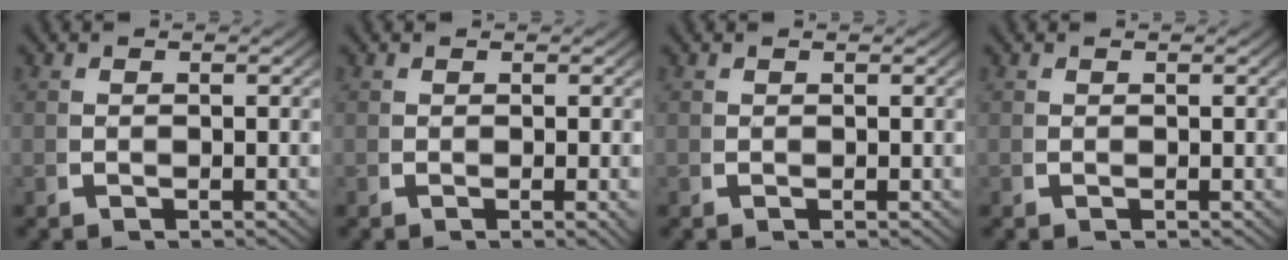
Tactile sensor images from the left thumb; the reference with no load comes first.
{"total": 0.7, "force": [0.2, -0.1, 0.7], "torque": [-0.007, 0.003, 0.001]}
{"total": 0.0}
{"total": 0.0}